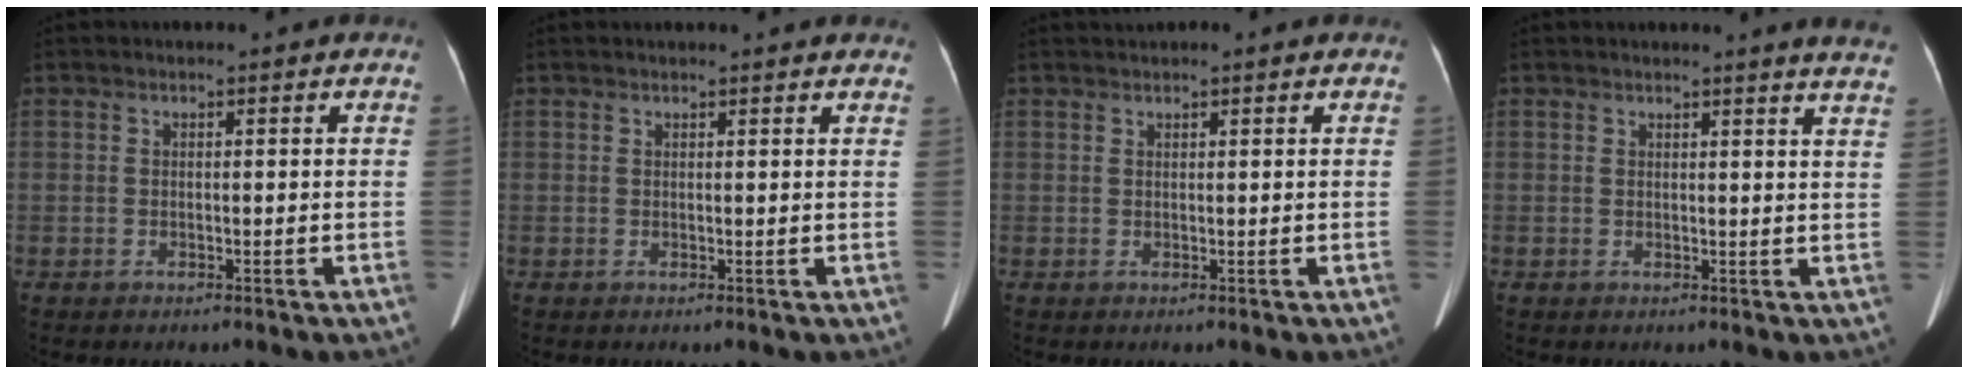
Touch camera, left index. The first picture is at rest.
{"total": 5.8, "force": [5.4, 0.8, 2.1], "torque": [-0.025, 0.020, 0.052]}
{"total": 1.6, "force": [1.5, 0.1, 0.7], "torque": [-0.007, 0.024, 0.025]}
{"total": 7.5, "force": [7.0, -0.8, 2.7], "torque": [-0.027, -0.037, 0.050]}